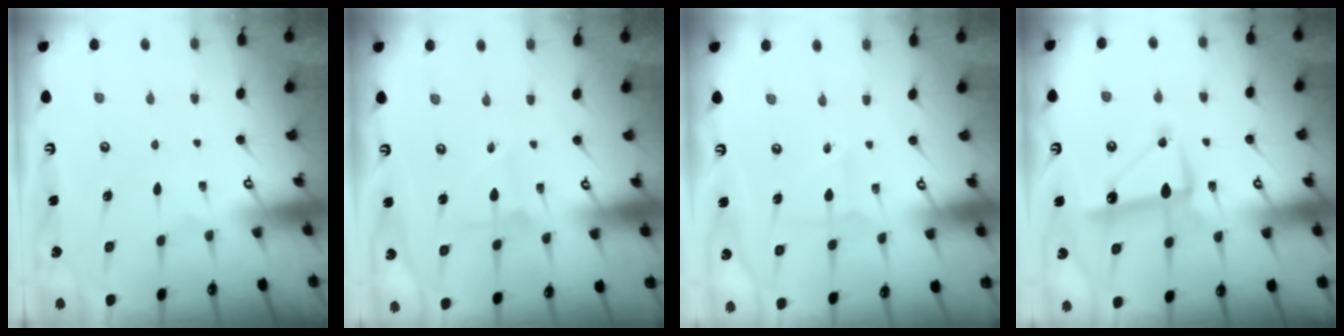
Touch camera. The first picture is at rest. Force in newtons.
{"total": 1.9, "press": 1.9, "slide": 0.1}
{"total": 2.1, "press": 2.1, "slide": 0.3}
{"total": 10.3, "press": 10.3, "slide": 0.5}